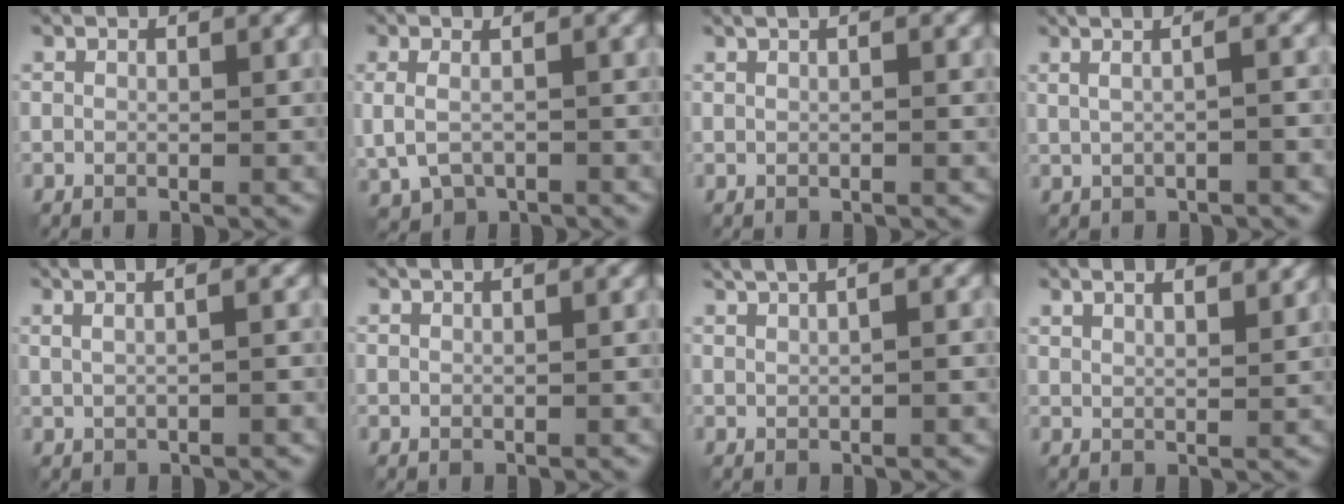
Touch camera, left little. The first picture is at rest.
{"total": 2.8, "force": [-0.1, 1.4, 2.5], "torque": [-0.050, -0.006, 0.004]}
{"total": 2.9, "force": [1.1, 1.3, 2.3], "torque": [-0.020, 0.018, 0.000]}
{"total": 5.6, "force": [1.8, 2.5, 4.7], "torque": [-0.058, 0.032, 0.012]}
{"total": 5.4, "force": [2.3, 2.6, 4.2], "torque": [-0.048, 0.038, 0.015]}
{"total": 2.3, "force": [1.3, 1.0, 1.6], "torque": [-0.012, 0.014, 0.000]}
{"total": 5.5, "force": [2.4, 2.2, 4.4], "torque": [-0.060, 0.029, 0.029]}
{"total": 6.4, "force": [4.2, 2.5, 4.0], "torque": [-0.034, 0.034, 0.028]}